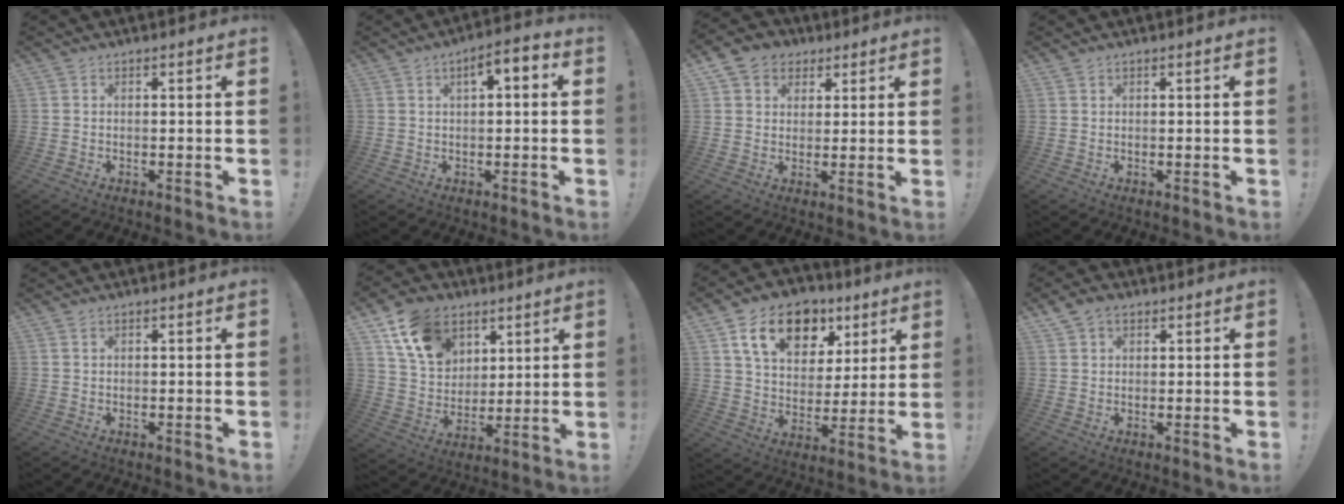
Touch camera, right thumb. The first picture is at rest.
{"total": 4.5, "force": [0.7, 2.0, 4.0], "torque": [-0.056, 0.000, 0.007]}
{"total": 7.9, "force": [3.5, 6.7, 2.2], "torque": [-0.030, -0.008, 0.072]}
{"total": 0.7, "force": [0.6, 0.3, 0.0], "torque": [0.004, -0.002, 0.012]}
{"total": 0.5, "force": [0.4, 0.2, 0.2], "torque": [0.000, -0.001, 0.007]}
{"total": 15.1, "force": [8.1, 10.9, 6.6], "torque": [-0.117, -0.036, 0.160]}
{"total": 17.0, "force": [8.9, 11.2, 9.1], "torque": [-0.141, -0.036, 0.160]}
{"total": 3.9, "force": [2.3, 2.7, 1.7], "torque": [-0.031, -0.004, 0.045]}